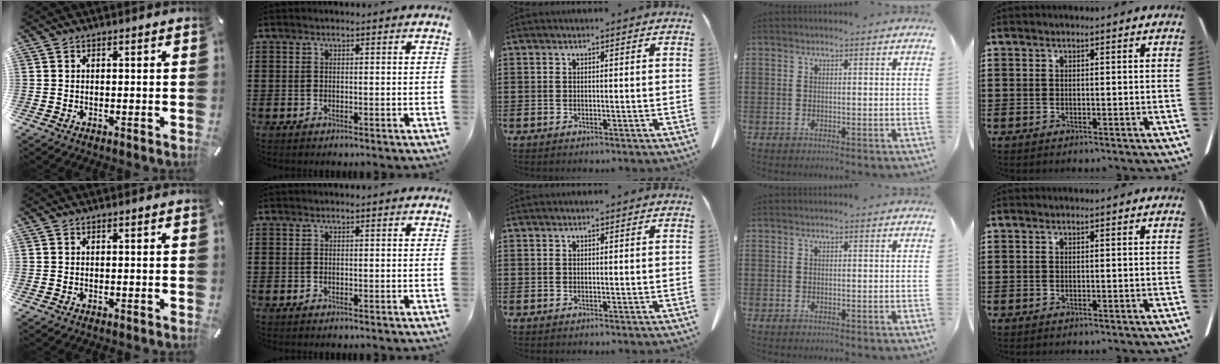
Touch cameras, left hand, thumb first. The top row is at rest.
{}